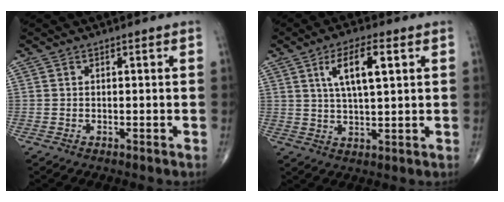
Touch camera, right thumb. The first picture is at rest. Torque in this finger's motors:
{"motor_torque": [-0.04, 0.44, 0.58, 0.31, 0.08]}